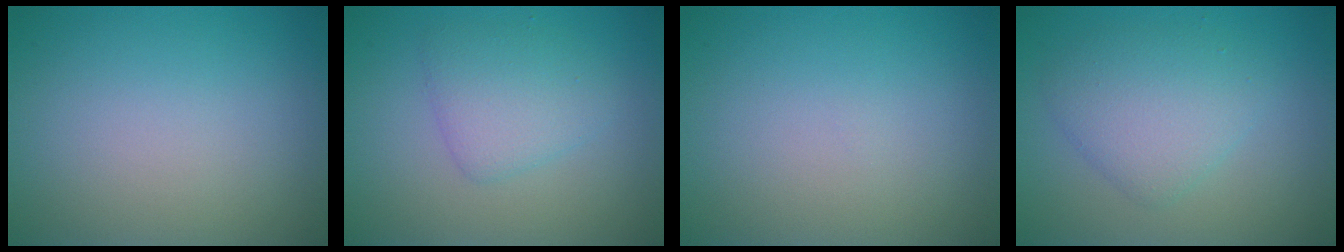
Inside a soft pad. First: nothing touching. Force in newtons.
{"total": 2.9, "press": 2.9, "slide": 0.1}
{"total": 0.0}
{"total": 3.8, "press": 3.8, "slide": 0.3}